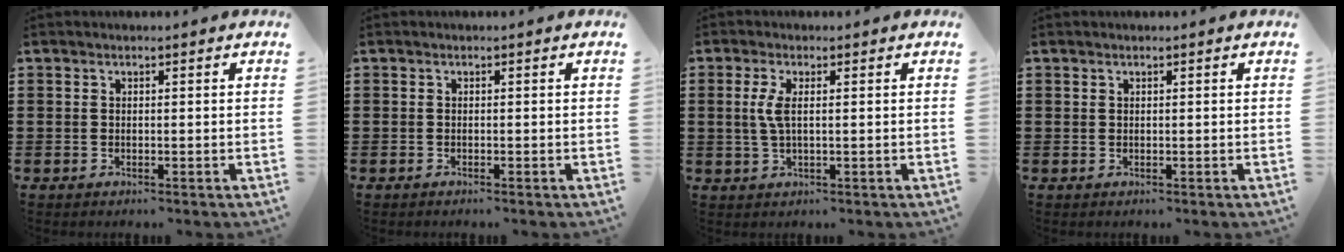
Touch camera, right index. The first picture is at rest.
{"total": 0.0}
{"total": 3.1, "force": [0.4, 0.8, 2.9], "torque": [-0.074, -0.003, 0.002]}
{"total": 0.0}